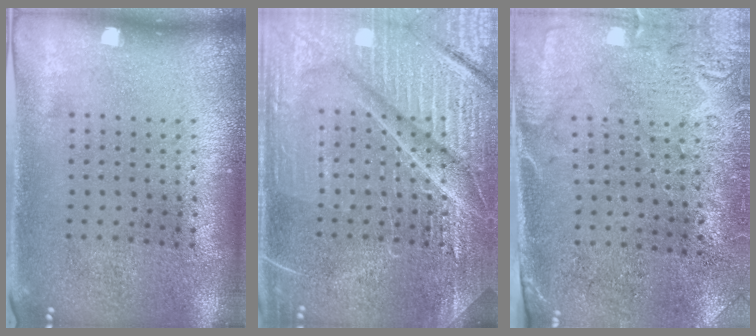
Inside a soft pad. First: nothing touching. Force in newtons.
{"total": 7.2, "press": 7.2, "slide": 0.9}
{"total": 2.7, "press": 2.4, "slide": 1.3}